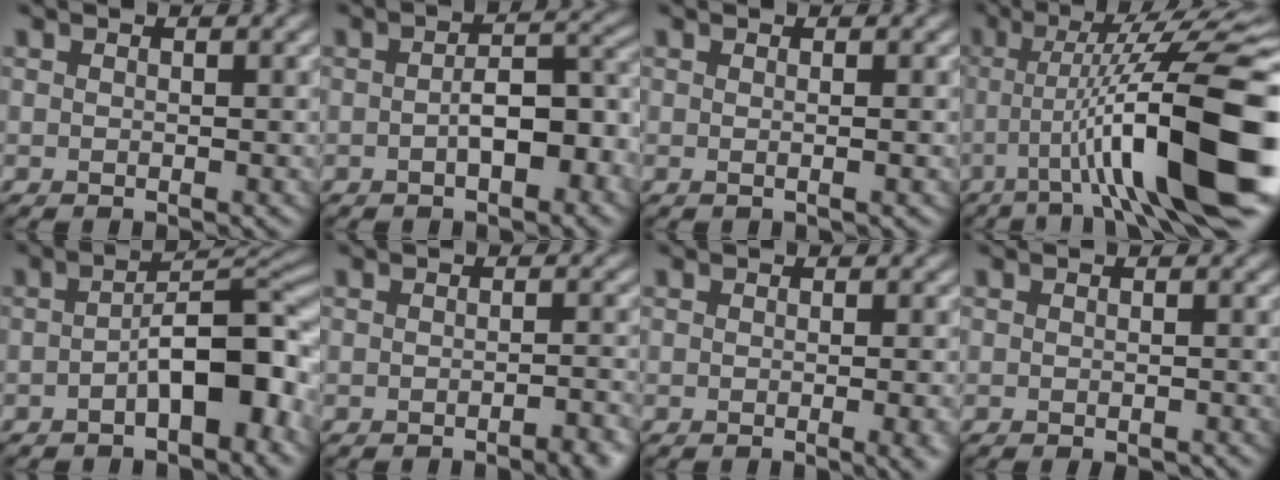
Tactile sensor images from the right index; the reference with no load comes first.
{"total": 5.1, "force": [-1.4, 2.2, 4.4], "torque": [-0.069, 0.006, -0.023]}
{"total": 1.0, "force": [0.0, 0.4, 0.9], "torque": [-0.008, 0.002, -0.003]}
{"total": 14.7, "force": [-2.6, 2.8, 14.2], "torque": [-0.200, 0.022, -0.037]}
{"total": 7.2, "force": [-2.2, 2.9, 6.2], "torque": [-0.081, 0.020, -0.042]}
{"total": 3.3, "force": [-1.9, 1.0, 2.5], "torque": [-0.017, 0.007, -0.023]}
{"total": 4.0, "force": [-0.8, 1.5, 3.6], "torque": [-0.025, -0.007, -0.007]}
{"total": 1.3, "force": [-0.8, 0.2, 1.0], "torque": [-0.010, -0.003, -0.010]}